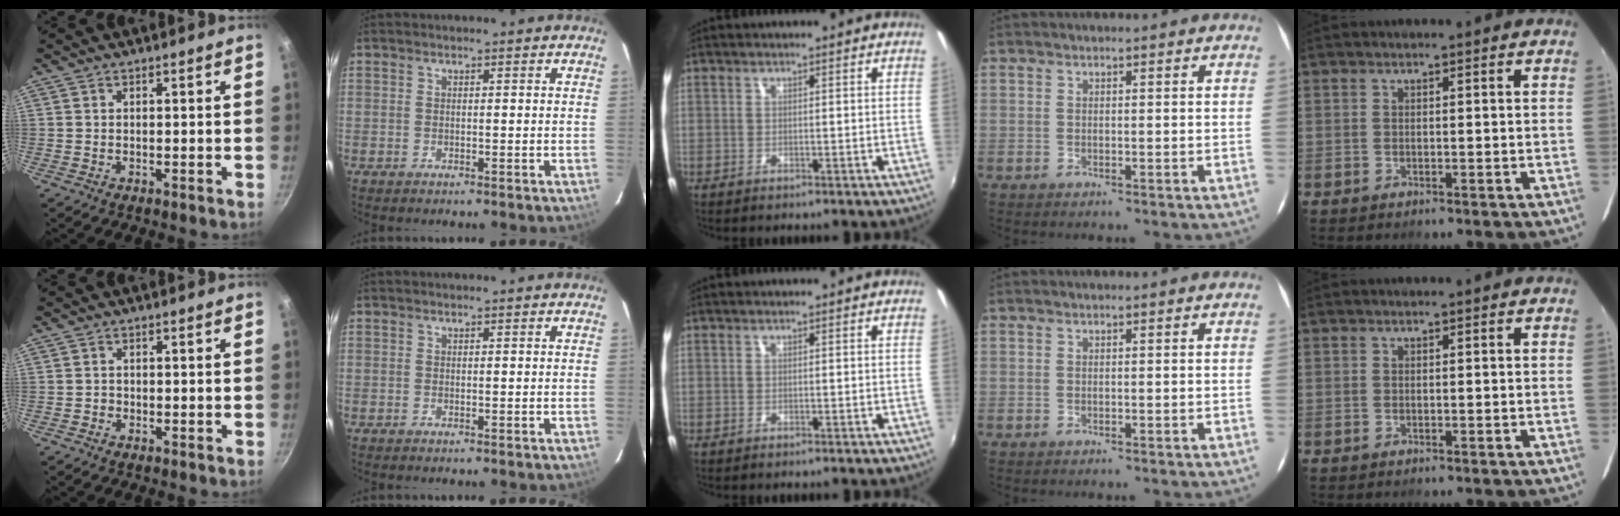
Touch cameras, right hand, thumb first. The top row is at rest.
{"thumb": {"total": 0.7, "force": [-0.4, 0.6, 0.1], "torque": [0.000, 0.004, -0.010]}}